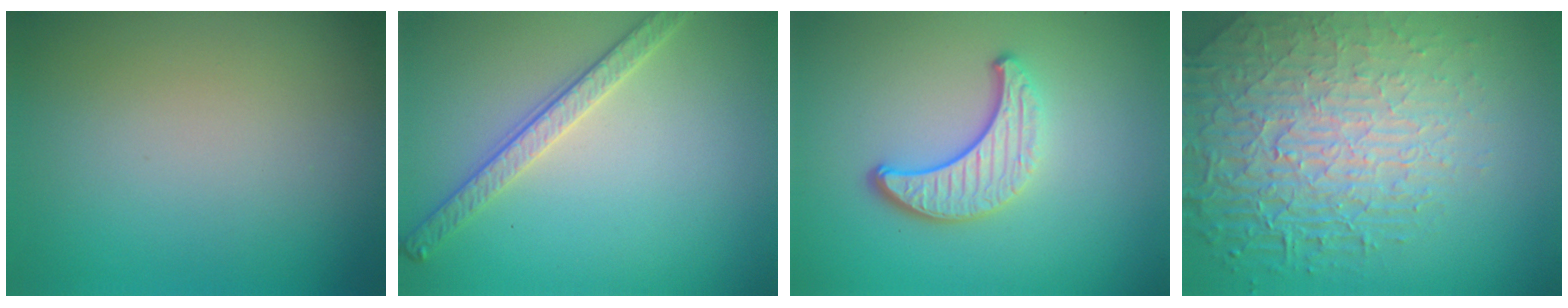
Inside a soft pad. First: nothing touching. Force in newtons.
{"total": 2.8, "press": 2.8, "slide": 0.7}
{"total": 4.0, "press": 2.9, "slide": 2.7}
{"total": 8.9, "press": 6.0, "slide": 6.5}